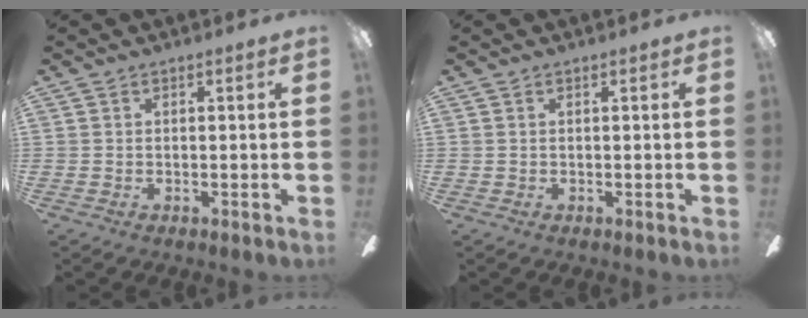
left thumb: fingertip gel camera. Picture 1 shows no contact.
{"total": 0.7, "force": [-0.5, 0.1, 0.5], "torque": [-0.008, 0.003, -0.010]}